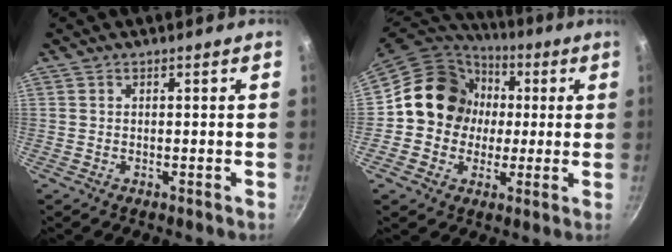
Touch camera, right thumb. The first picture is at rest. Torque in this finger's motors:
{"motor_torque": [1.89, 1.73, 0.62, -0.63, 0.10]}